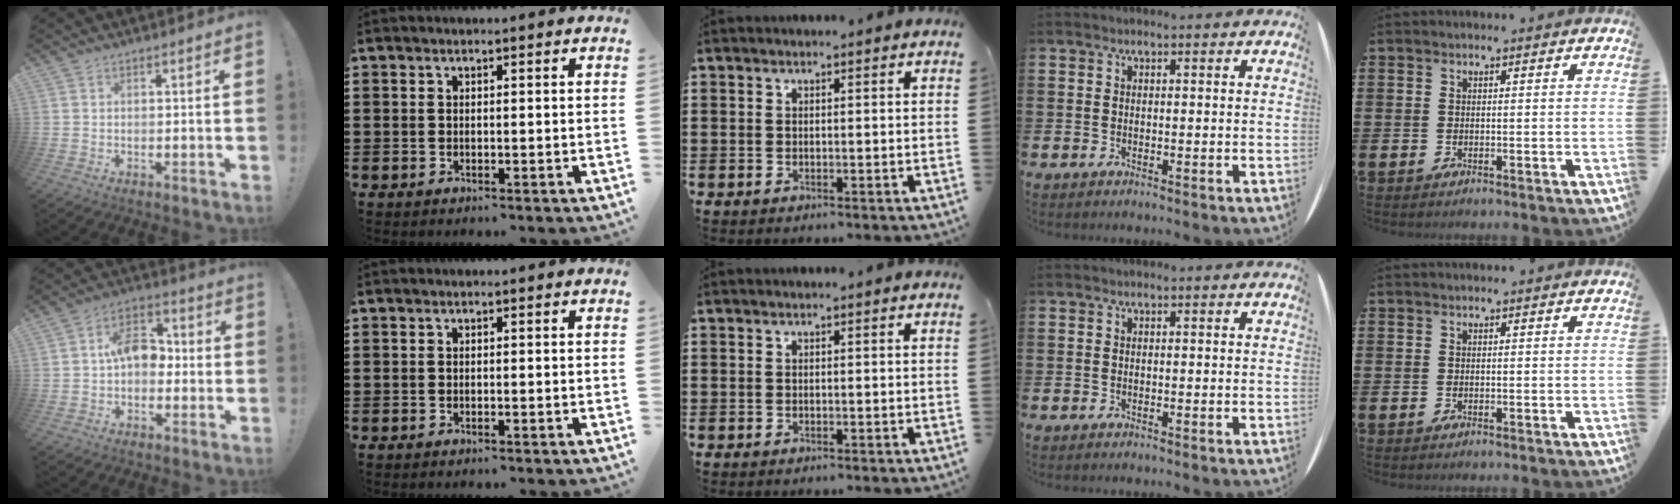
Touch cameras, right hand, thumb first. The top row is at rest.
{"thumb": {"total": 10.6, "force": [-0.3, 7.4, 7.5], "torque": [-0.117, 0.020, -0.003]}}